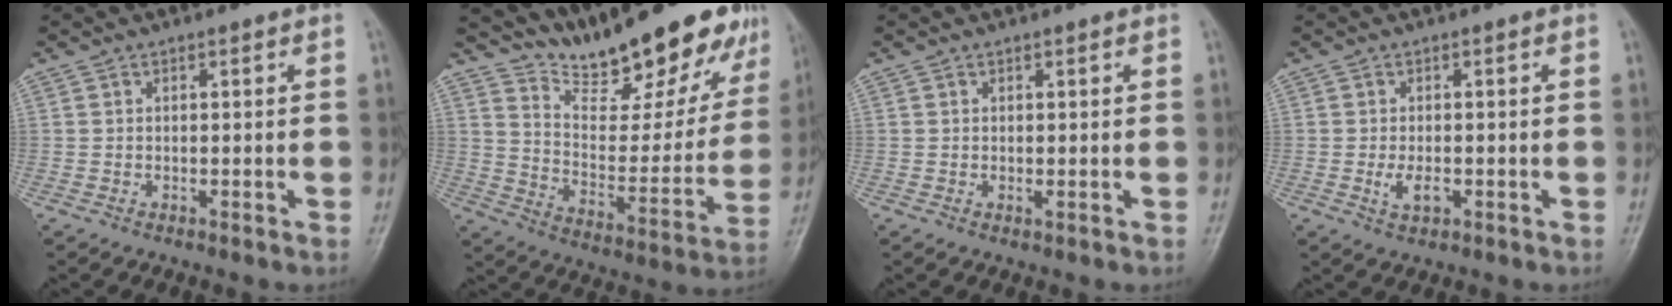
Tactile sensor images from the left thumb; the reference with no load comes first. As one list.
[{"total": 22.1, "force": [18.3, 5.7, 11.0], "torque": [-0.124, -0.105, 0.277]}, {"total": 0.9, "force": [0.2, 0.3, 0.8], "torque": [-0.013, 0.002, 0.005]}, {"total": 2.9, "force": [-0.7, 1.5, 2.4], "torque": [-0.044, -0.002, -0.011]}]